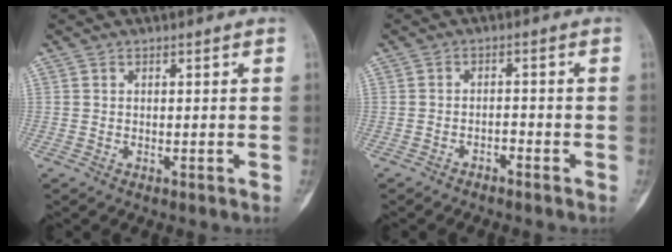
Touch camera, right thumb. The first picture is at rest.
{"total": 1.8, "force": [-1.6, 0.6, 0.5], "torque": [-0.009, 0.018, -0.027]}